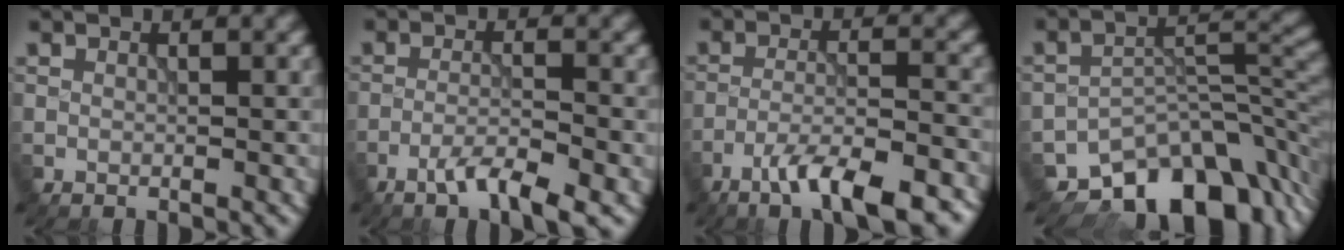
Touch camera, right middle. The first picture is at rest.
{"total": 4.0, "force": [-2.5, 0.6, 3.0], "torque": [-0.056, 0.003, -0.052]}
{"total": 8.6, "force": [-5.9, 2.0, 6.0], "torque": [-0.097, 0.003, -0.097]}
{"total": 12.5, "force": [-9.4, 5.9, 5.8], "torque": [-0.076, -0.013, -0.146]}